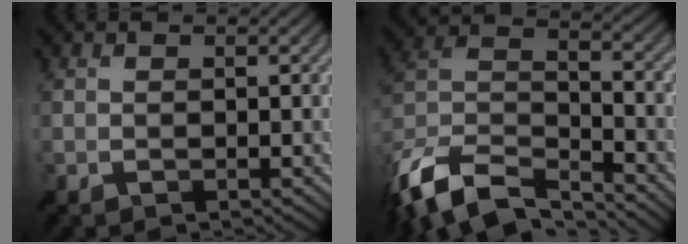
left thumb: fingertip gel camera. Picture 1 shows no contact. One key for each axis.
{"total": 13.8, "fx": -10.6, "fy": 4.8, "fz": 7.3, "tx": -0.175, "ty": -0.010, "tz": -0.197}